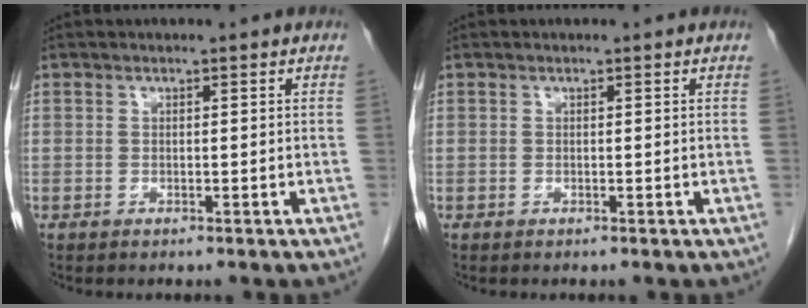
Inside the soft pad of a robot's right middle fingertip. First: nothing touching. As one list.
[{"total": 0.0}]